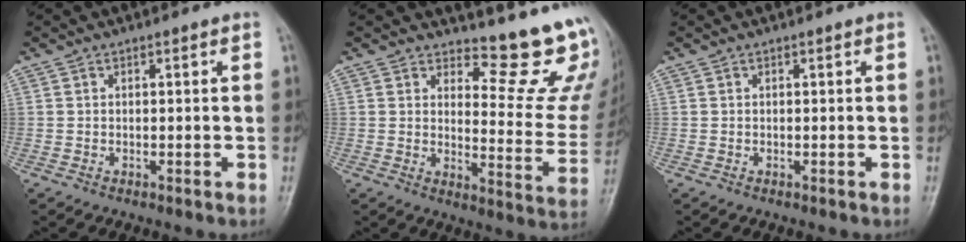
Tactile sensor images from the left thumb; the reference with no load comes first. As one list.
[{"total": 13.7, "force": [12.2, 3.1, 5.4], "torque": [-0.031, -0.146, 0.141]}, {"total": 0.0}]